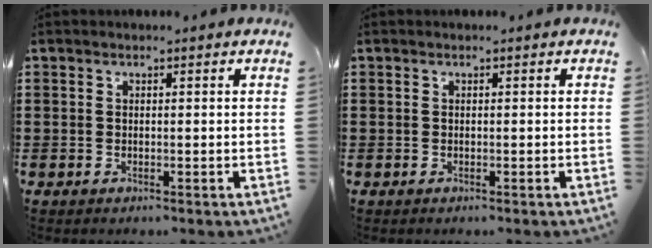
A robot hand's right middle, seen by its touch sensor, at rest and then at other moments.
{"total": 0.0}